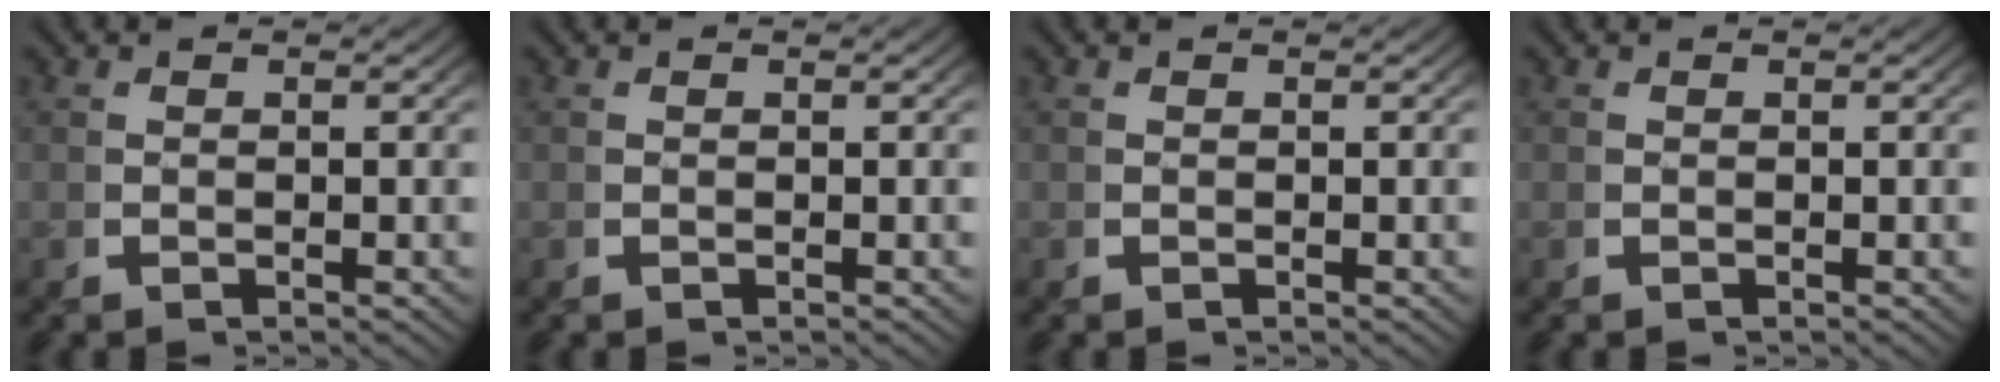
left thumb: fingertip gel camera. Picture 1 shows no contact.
{"total": 0.0}
{"total": 0.0}
{"total": 0.0}